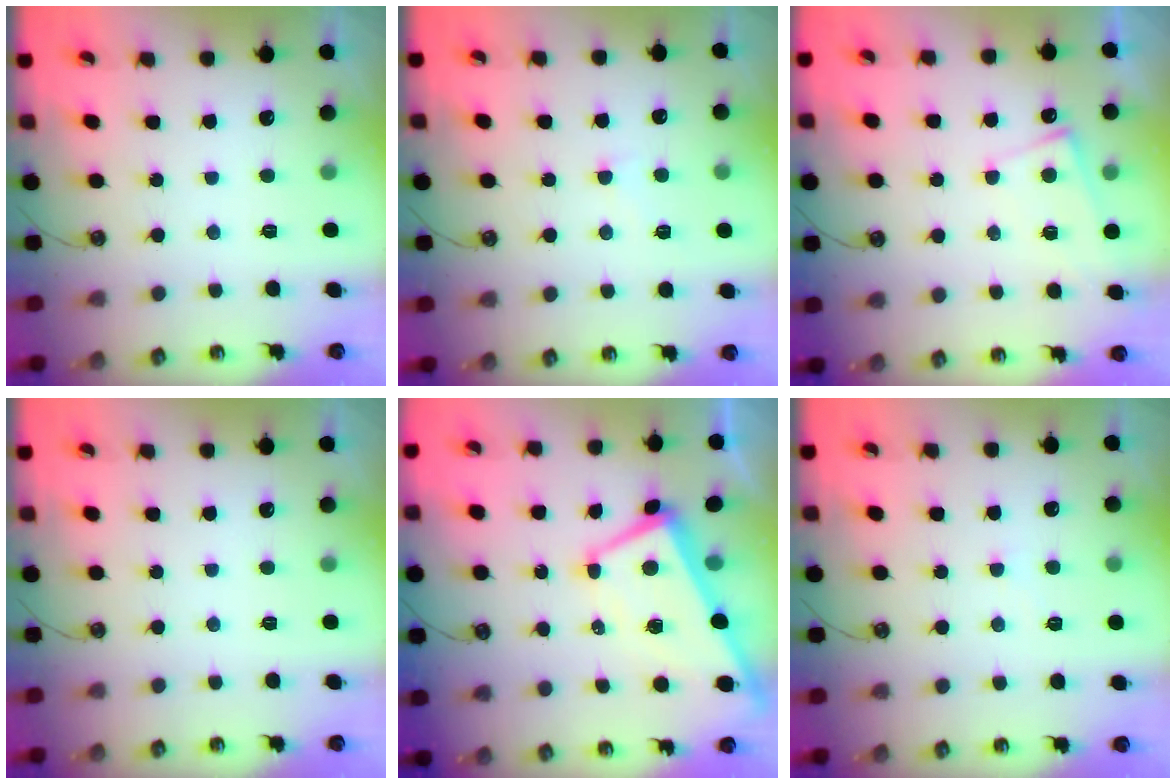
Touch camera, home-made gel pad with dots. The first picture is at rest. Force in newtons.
{"total": 1.5, "press": 1.4, "slide": 0.6}
{"total": 4.5, "press": 4.5, "slide": 0.3}
{"total": 0.0}
{"total": 2.8, "press": 2.7, "slide": 0.9}
{"total": 1.2, "press": 1.1, "slide": 0.4}